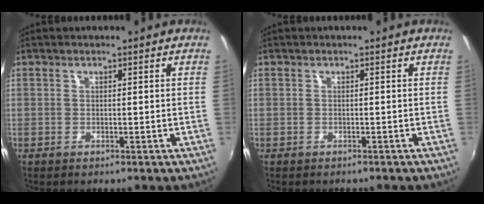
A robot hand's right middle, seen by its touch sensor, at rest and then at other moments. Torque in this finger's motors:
{"motor_torque": [0.43, -0.60, 0.04, 0.03]}